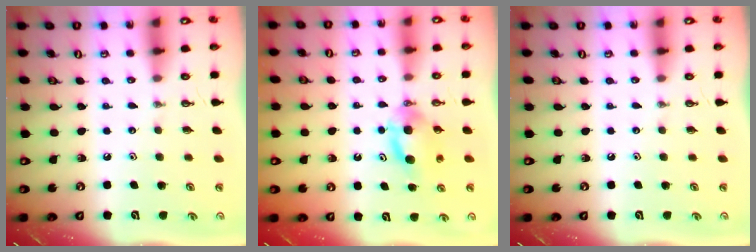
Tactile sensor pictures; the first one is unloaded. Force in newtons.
{"total": 6.0, "press": 6.0, "slide": 0.2}
{"total": 0.0}